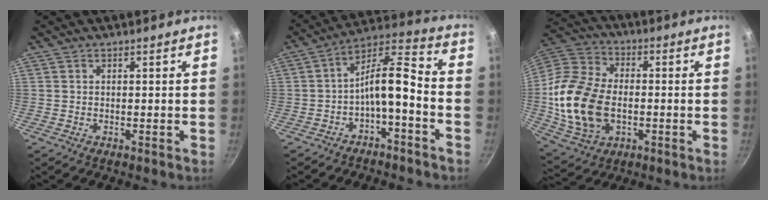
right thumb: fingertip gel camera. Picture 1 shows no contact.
{"total": 10.6, "force": [-4.1, 3.6, 9.0], "torque": [-0.166, 0.059, -0.071]}
{"total": 19.5, "force": [-2.2, 13.2, 14.1], "torque": [-0.267, 0.020, -0.038]}